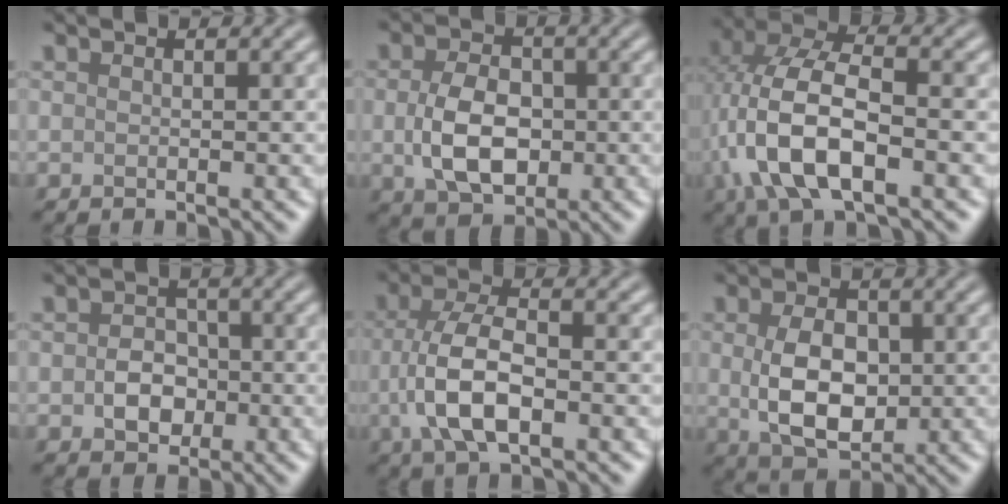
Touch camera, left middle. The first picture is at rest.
{"total": 5.7, "force": [-0.4, 3.9, 4.2], "torque": [-0.089, -0.005, -0.007]}
{"total": 9.1, "force": [-1.9, 4.2, 7.8], "torque": [-0.164, 0.013, -0.044]}
{"total": 3.1, "force": [-0.6, 2.5, 1.8], "torque": [-0.029, 0.001, -0.015]}
{"total": 6.5, "force": [-1.2, 3.0, 5.6], "torque": [-0.120, 0.004, -0.026]}
{"total": 6.6, "force": [0.1, 4.3, 5.0], "torque": [-0.101, -0.005, 0.005]}